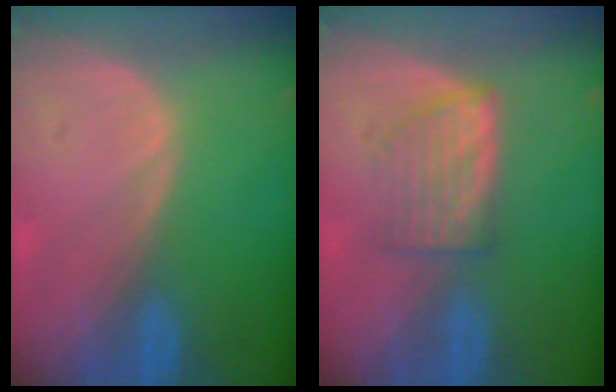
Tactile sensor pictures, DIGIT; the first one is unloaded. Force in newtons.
{"total": 5.0, "press": 4.9, "slide": 1.2}